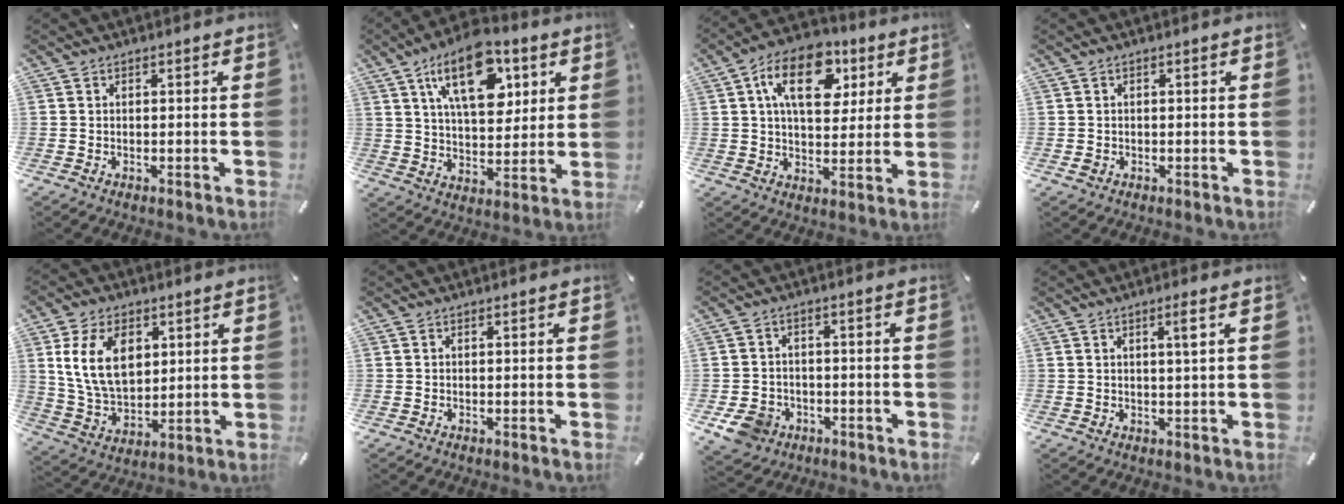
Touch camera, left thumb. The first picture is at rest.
{"total": 17.3, "force": [8.5, 9.1, 12.0], "torque": [-0.182, -0.021, 0.144]}
{"total": 15.5, "force": [6.2, 9.7, 10.4], "torque": [-0.154, -0.008, 0.106]}
{"total": 1.1, "force": [-0.3, 1.0, 0.5], "torque": [-0.008, 0.003, -0.007]}
{"total": 13.5, "force": [4.3, 9.3, 8.9], "torque": [-0.195, -0.002, 0.075]}
{"total": 0.0}
{"total": 7.2, "force": [-3.3, 5.8, 2.6], "torque": [-0.073, 0.018, -0.062]}
{"total": 3.1, "force": [1.3, 0.1, 2.8], "torque": [-0.057, 0.000, 0.020]}